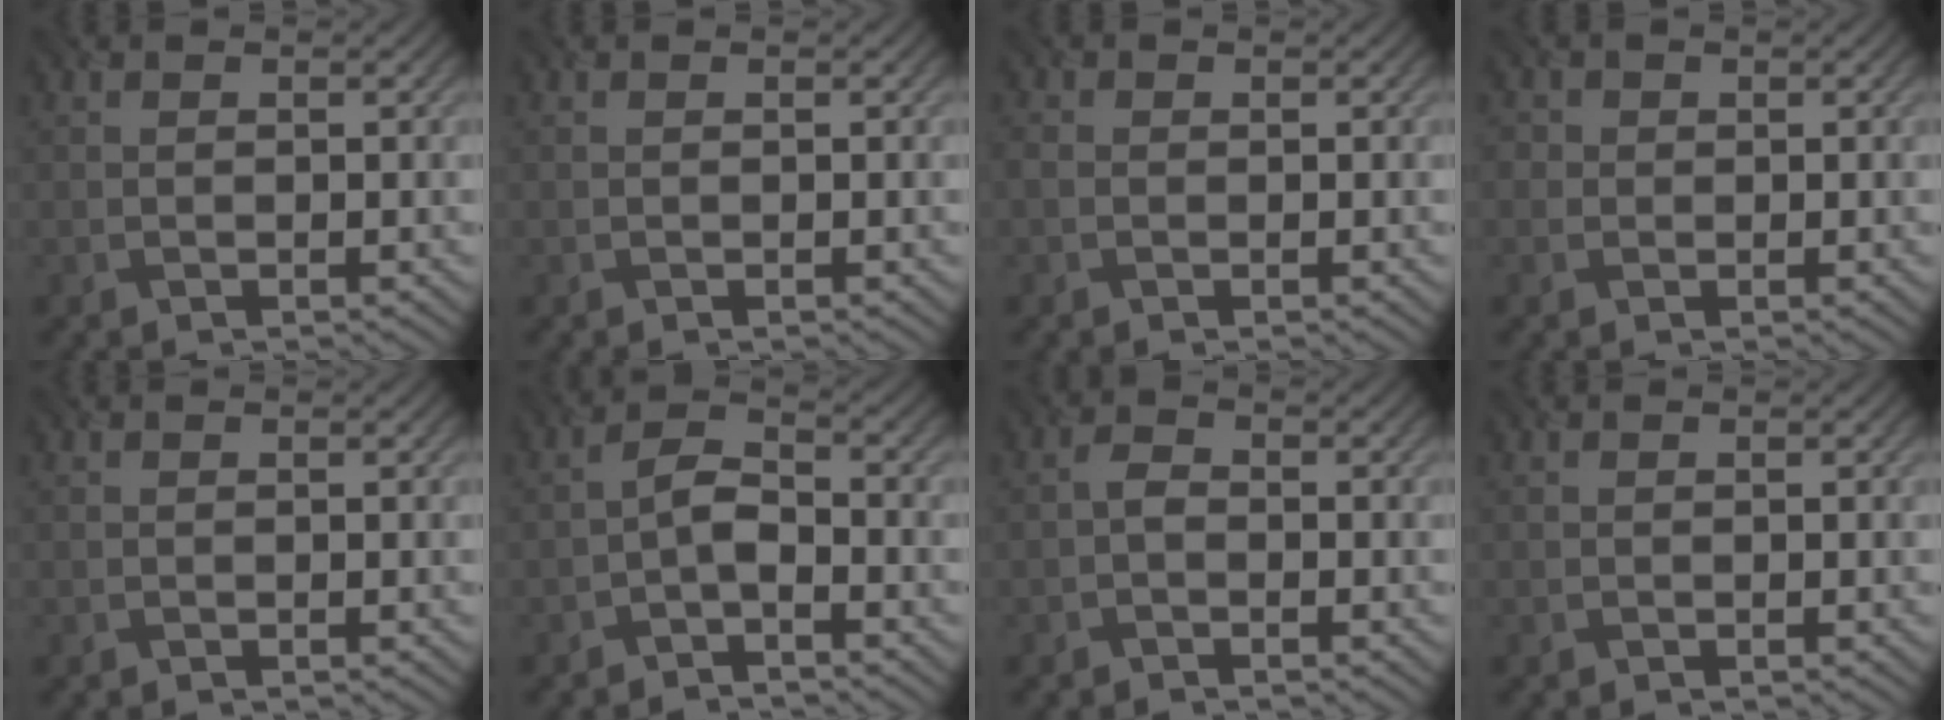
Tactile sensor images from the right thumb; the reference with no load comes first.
{"total": 0.0}
{"total": 1.1, "force": [-0.3, 0.9, 0.5], "torque": [-0.014, -0.001, -0.008]}
{"total": 1.3, "force": [0.3, 1.3, 0.3], "torque": [-0.006, 0.001, -0.003]}
{"total": 0.0}
{"total": 3.0, "force": [-1.6, 1.1, 2.2], "torque": [-0.041, 0.011, -0.039]}
{"total": 1.4, "force": [-0.7, 0.8, 0.9], "torque": [-0.019, 0.005, -0.016]}
{"total": 0.0}